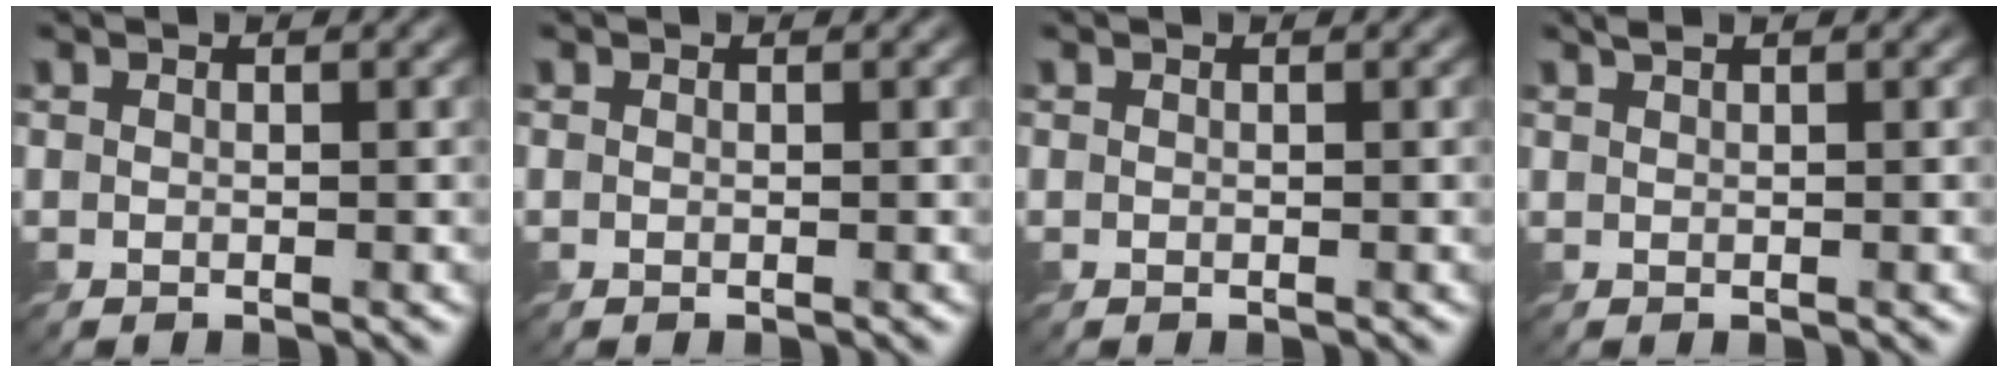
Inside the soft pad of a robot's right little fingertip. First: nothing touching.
{"total": 0.0}
{"total": 0.0}
{"total": 0.9, "force": [0.6, 0.2, 0.5], "torque": [-0.008, 0.001, 0.010]}